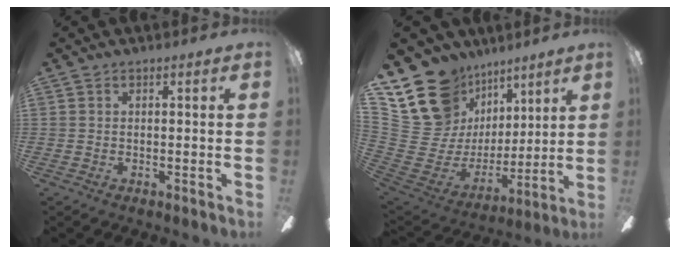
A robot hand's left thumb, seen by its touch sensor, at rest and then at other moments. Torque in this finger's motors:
{"motor_torque": [0.91, -0.44, -0.38, -0.78, 0.04]}